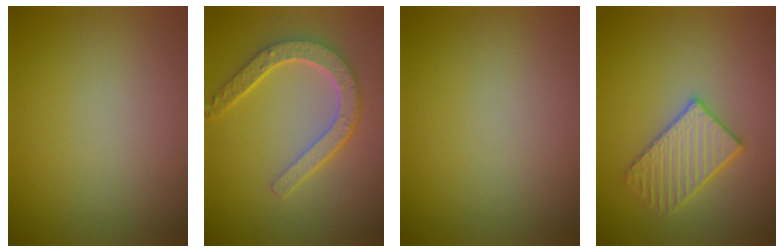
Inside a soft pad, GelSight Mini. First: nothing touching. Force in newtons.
{"total": 5.1, "press": 4.0, "slide": 3.2}
{"total": 0.0}
{"total": 3.4, "press": 3.3, "slide": 0.8}